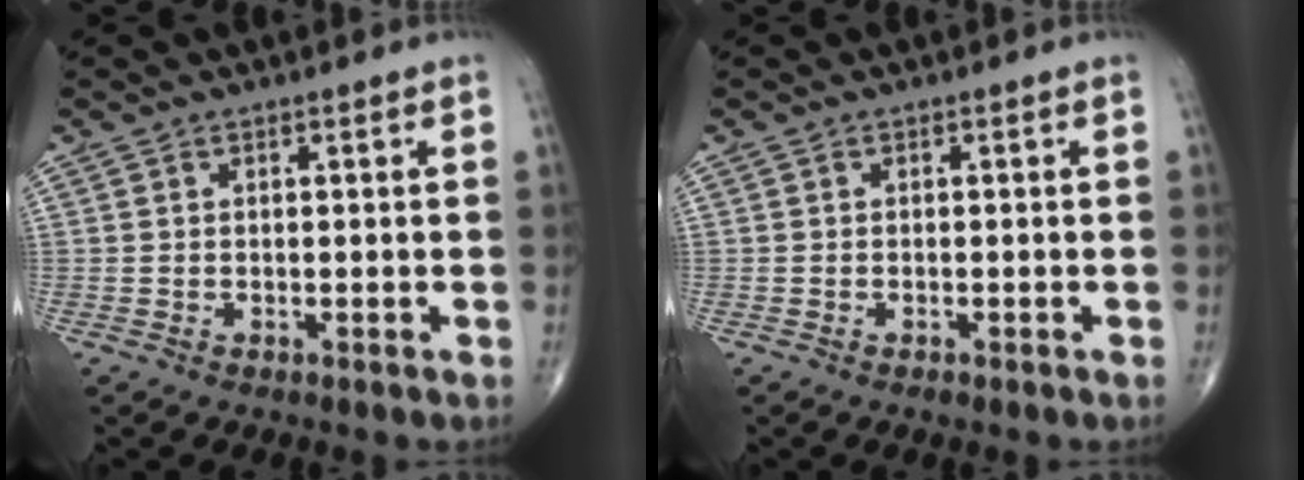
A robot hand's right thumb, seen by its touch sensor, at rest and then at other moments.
{"total": 0.7, "force": [-0.5, 0.2, 0.4], "torque": [-0.009, 0.000, -0.006]}